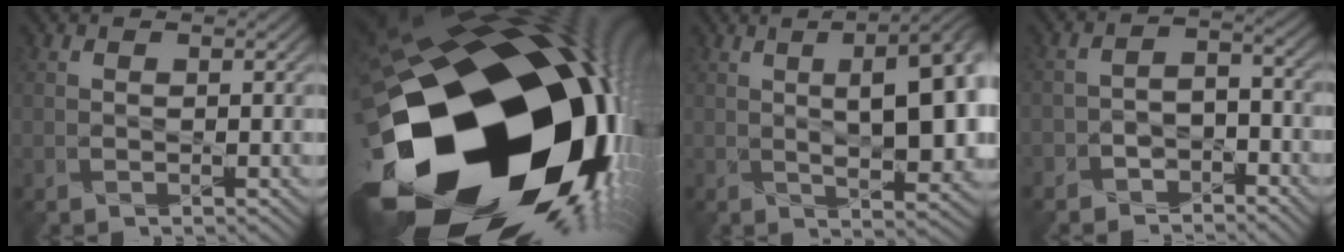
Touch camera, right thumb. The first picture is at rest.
{"total": 23.8, "force": [-6.8, 16.0, 16.2], "torque": [-0.286, -0.088, -0.091]}
{"total": 11.2, "force": [1.3, 4.2, 10.4], "torque": [-0.130, 0.020, 0.008]}
{"total": 4.6, "force": [-3.7, 2.5, 1.2], "torque": [-0.017, -0.001, -0.073]}